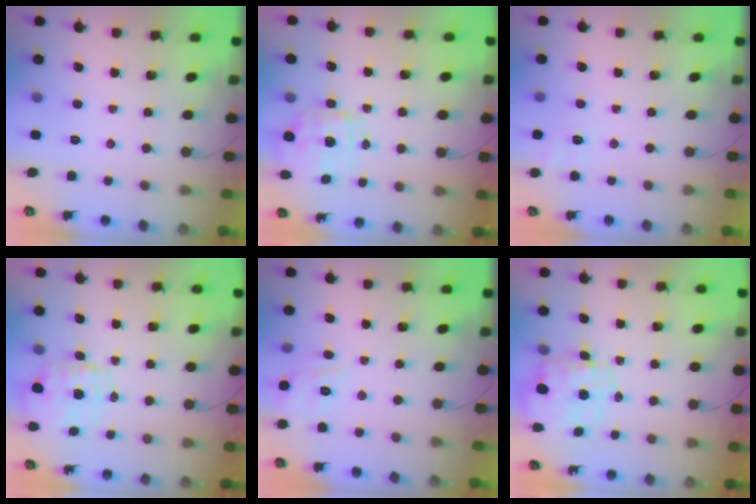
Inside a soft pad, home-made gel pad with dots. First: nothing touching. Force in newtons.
{"total": 1.7, "press": 1.5, "slide": 0.6}
{"total": 5.8, "press": 5.5, "slide": 2.0}
{"total": 1.5, "press": 1.5, "slide": 0.5}
{"total": 9.8, "press": 9.6, "slide": 1.7}
{"total": 2.9, "press": 2.7, "slide": 1.0}